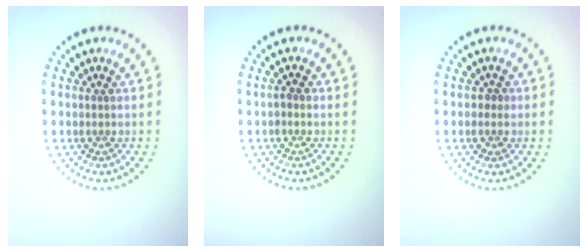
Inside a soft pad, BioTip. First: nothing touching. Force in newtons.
{"total": 0.8, "press": 0.8, "slide": 0.2}
{"total": 1.1, "press": 1.0, "slide": 0.2}